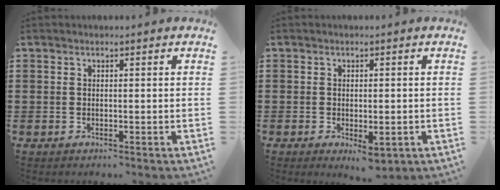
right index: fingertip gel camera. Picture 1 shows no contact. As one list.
[{"total": 2.4, "force": [-1.2, 1.1, 1.7], "torque": [-0.029, 0.002, -0.022]}]